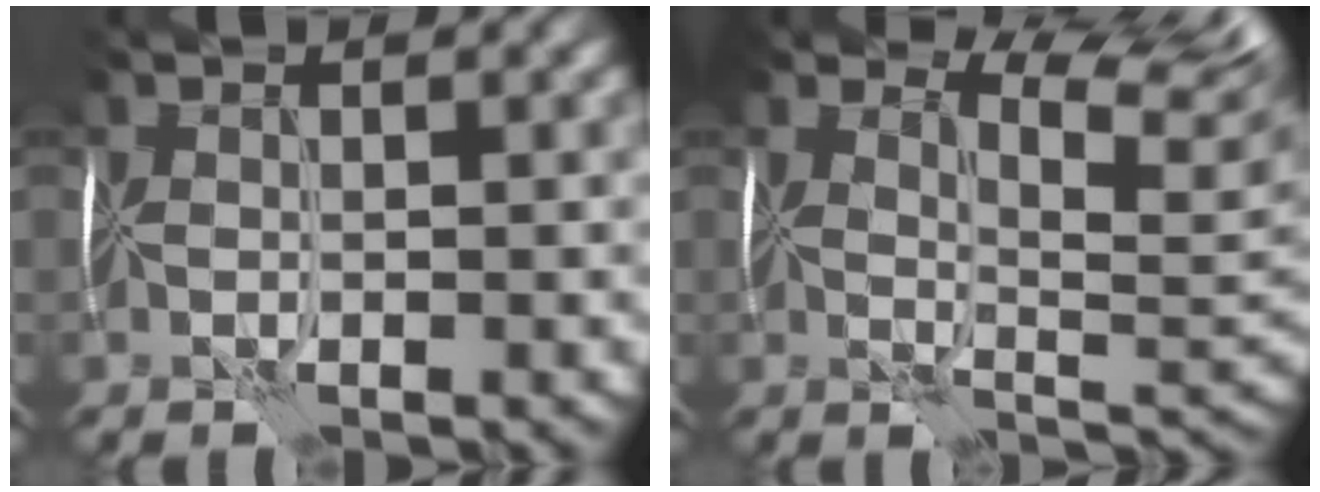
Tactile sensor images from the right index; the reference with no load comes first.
{"total": 7.5, "force": [5.2, 2.9, 4.6], "torque": [-0.063, 0.018, 0.080]}